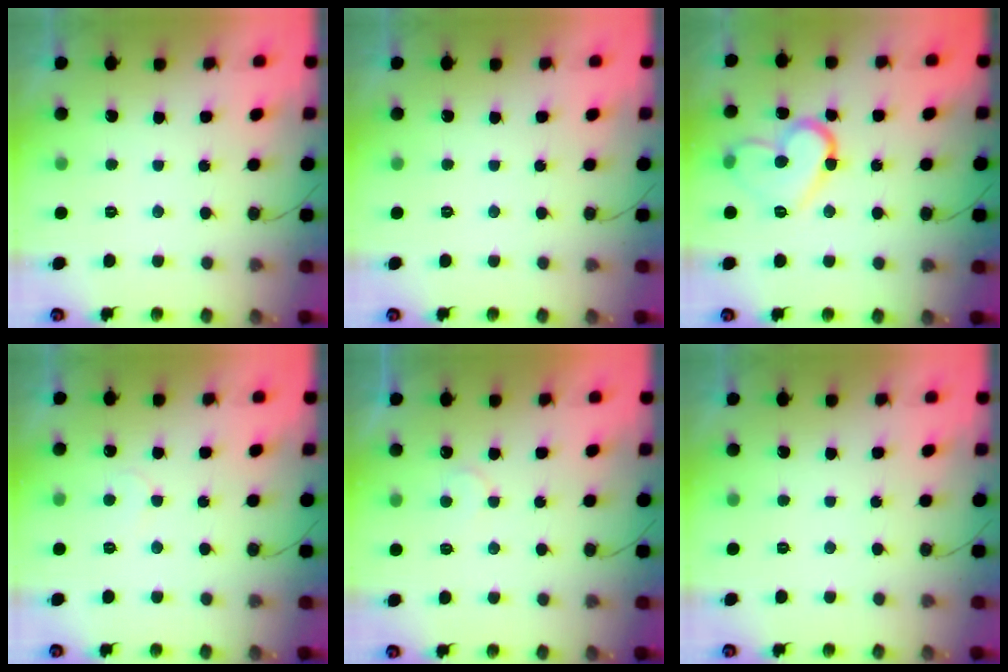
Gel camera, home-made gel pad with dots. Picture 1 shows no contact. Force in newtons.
{"total": 0.0}
{"total": 13.9, "press": 13.8, "slide": 1.2}
{"total": 3.7, "press": 3.7, "slide": 0.3}
{"total": 4.8, "press": 4.8, "slide": 0.3}
{"total": 0.0}